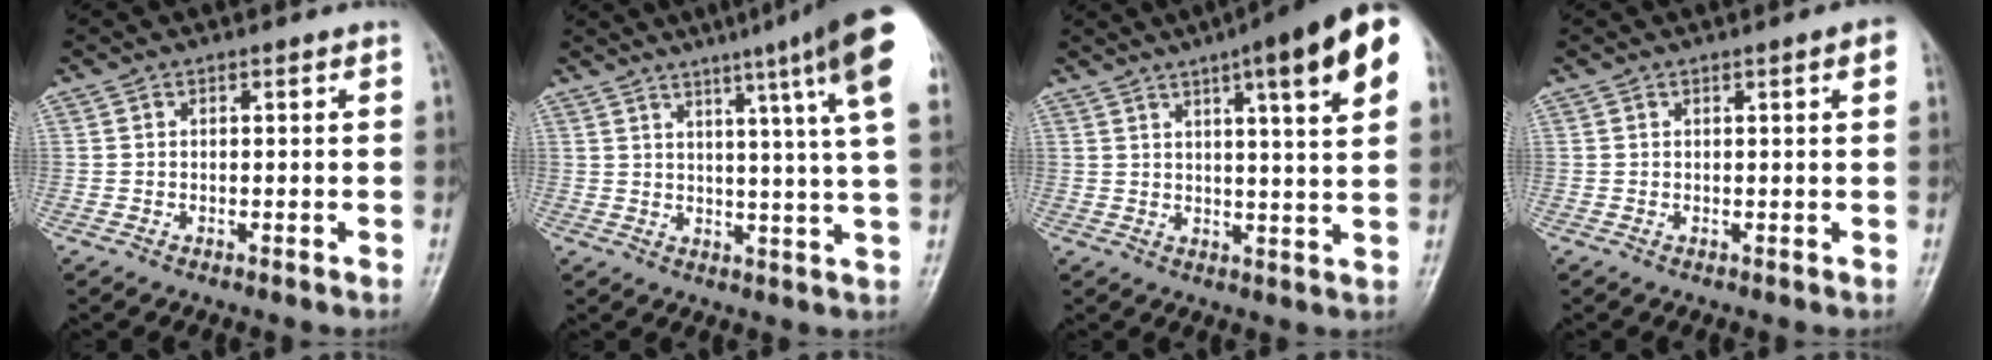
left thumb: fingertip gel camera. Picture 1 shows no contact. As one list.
[{"total": 18.0, "force": [10.3, 0.3, 14.8], "torque": [-0.190, -0.037, 0.113]}, {"total": 16.3, "force": [7.7, 2.6, 14.2], "torque": [-0.178, -0.012, 0.094]}, {"total": 2.3, "force": [0.9, 0.2, 2.2], "torque": [-0.027, 0.002, 0.009]}]